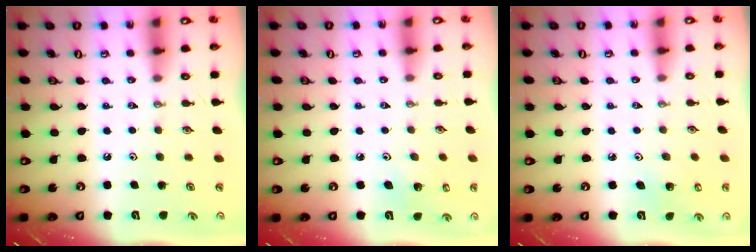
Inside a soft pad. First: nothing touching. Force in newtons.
{"total": 4.0, "press": 3.9, "slide": 1.1}
{"total": 2.7, "press": 2.7, "slide": 0.2}